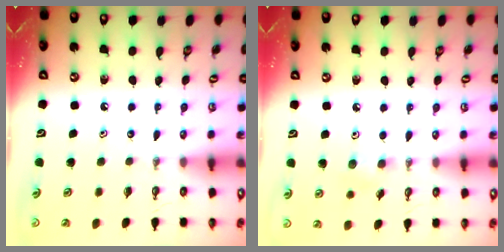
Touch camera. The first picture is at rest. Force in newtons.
{"total": 7.4, "press": 6.9, "slide": 2.7}